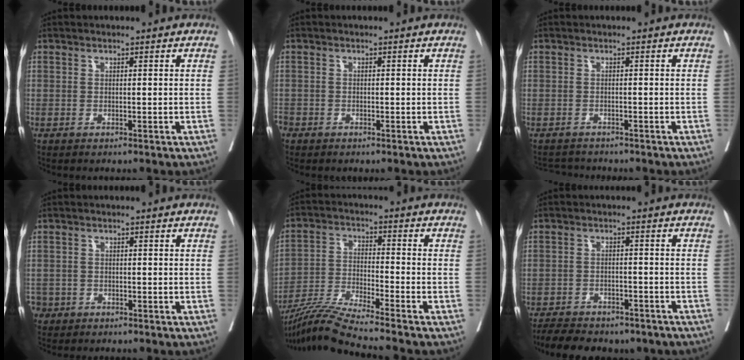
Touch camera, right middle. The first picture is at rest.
{"total": 2.1, "force": [-1.4, 1.5, 0.4], "torque": [-0.014, 0.001, -0.029]}
{"total": 2.7, "force": [-2.6, 0.6, -0.2], "torque": [0.005, -0.010, -0.044]}
{"total": 2.6, "force": [-1.5, 2.1, 0.0], "torque": [-0.001, 0.007, -0.031]}
{"total": 10.0, "force": [-9.0, -2.5, 3.3], "torque": [-0.067, -0.017, -0.173]}
{"total": 12.4, "force": [-10.1, 5.0, 5.2], "torque": [-0.100, 0.001, -0.134]}